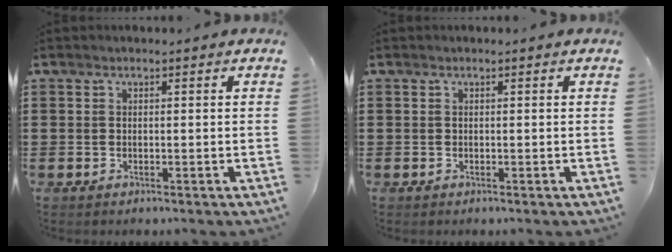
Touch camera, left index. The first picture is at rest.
{"total": 0.0}